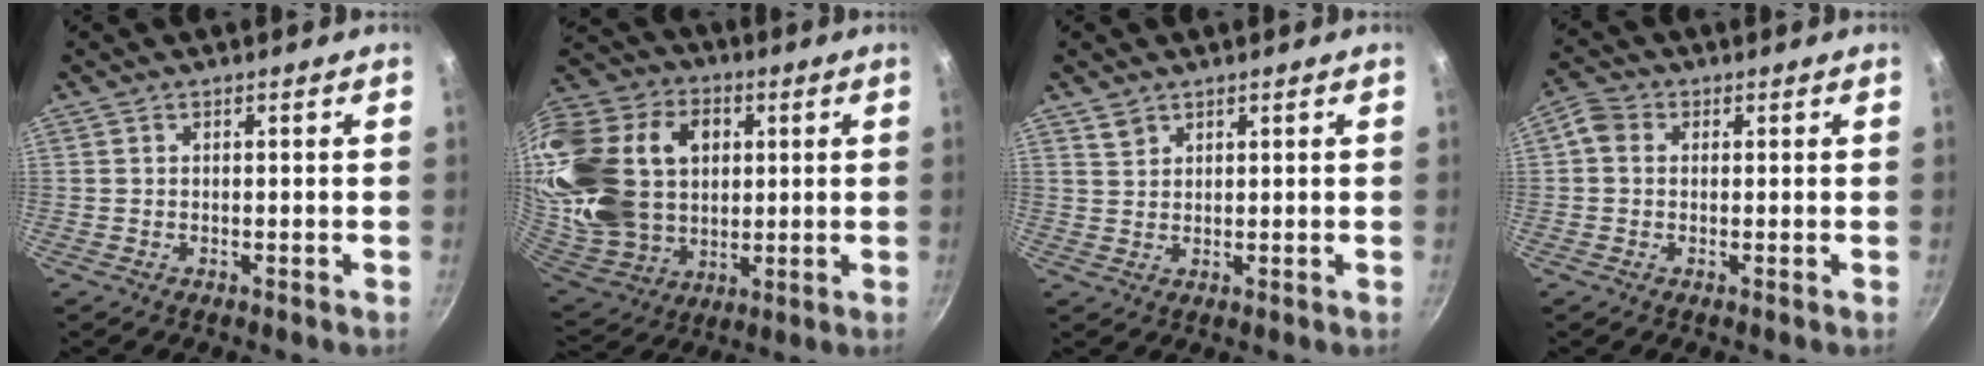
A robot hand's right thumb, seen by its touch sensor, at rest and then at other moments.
{"total": 32.3, "force": [6.3, 23.7, 21.1], "torque": [-0.439, 0.017, 0.125]}
{"total": 2.2, "force": [1.6, 1.5, 0.7], "torque": [-0.004, -0.002, 0.032]}
{"total": 3.6, "force": [0.3, 3.1, 1.8], "torque": [-0.033, 0.006, -0.009]}